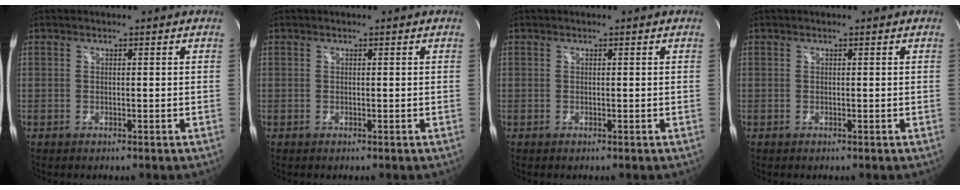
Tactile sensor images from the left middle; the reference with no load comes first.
{"total": 0.0}
{"total": 0.0}
{"total": 0.0}